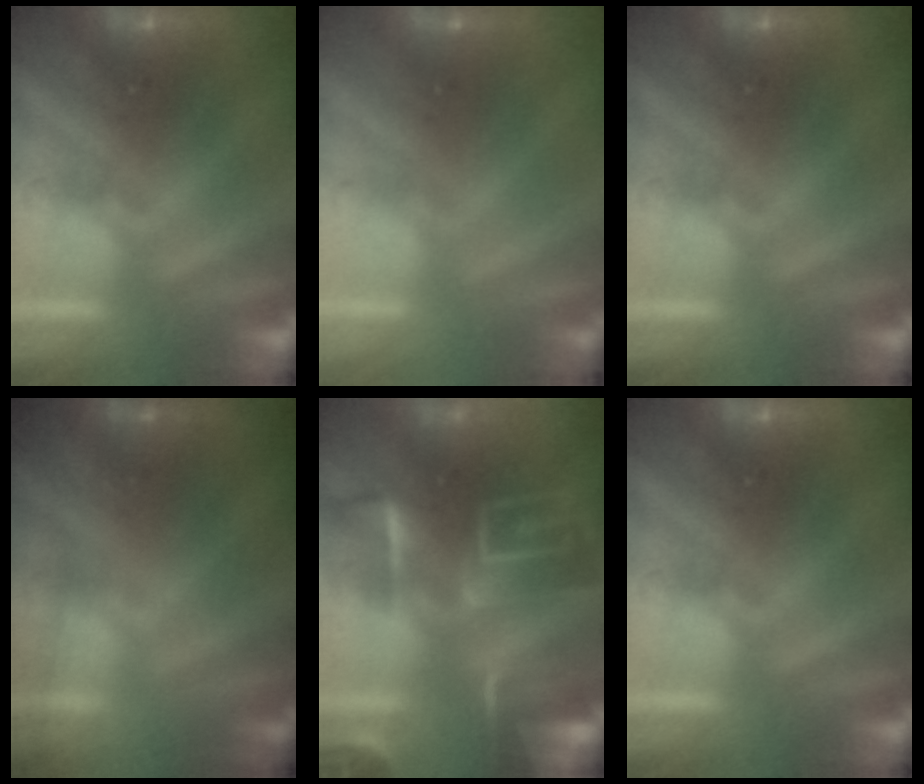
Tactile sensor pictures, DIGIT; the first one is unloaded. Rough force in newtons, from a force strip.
{"total": 2.8}
{"total": 0.0}
{"total": 1.5}
{"total": 9.2}
{"total": 0.0}